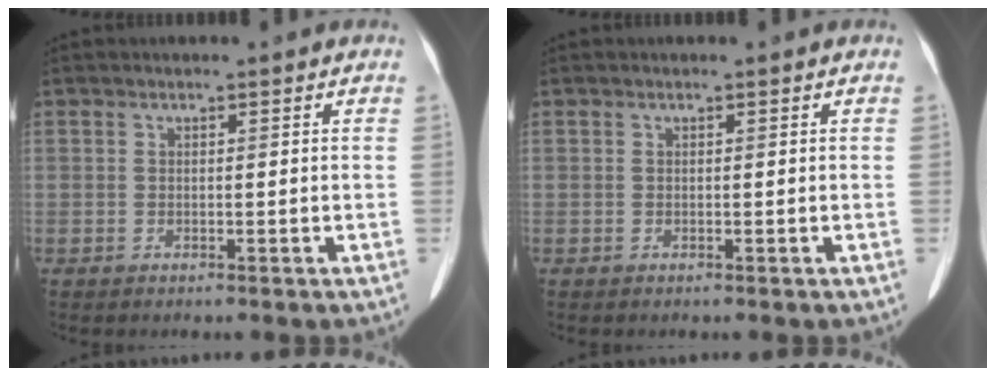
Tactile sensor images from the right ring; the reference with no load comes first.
{"total": 0.0}